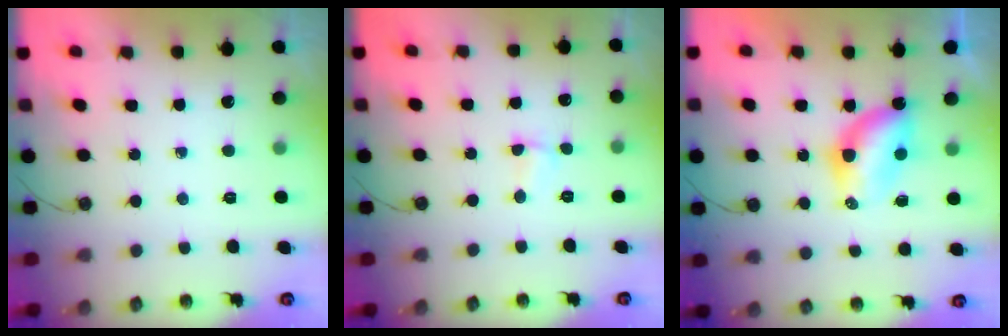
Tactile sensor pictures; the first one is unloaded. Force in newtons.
{"total": 2.3, "press": 1.9, "slide": 1.4}
{"total": 6.4, "press": 6.4, "slide": 0.2}